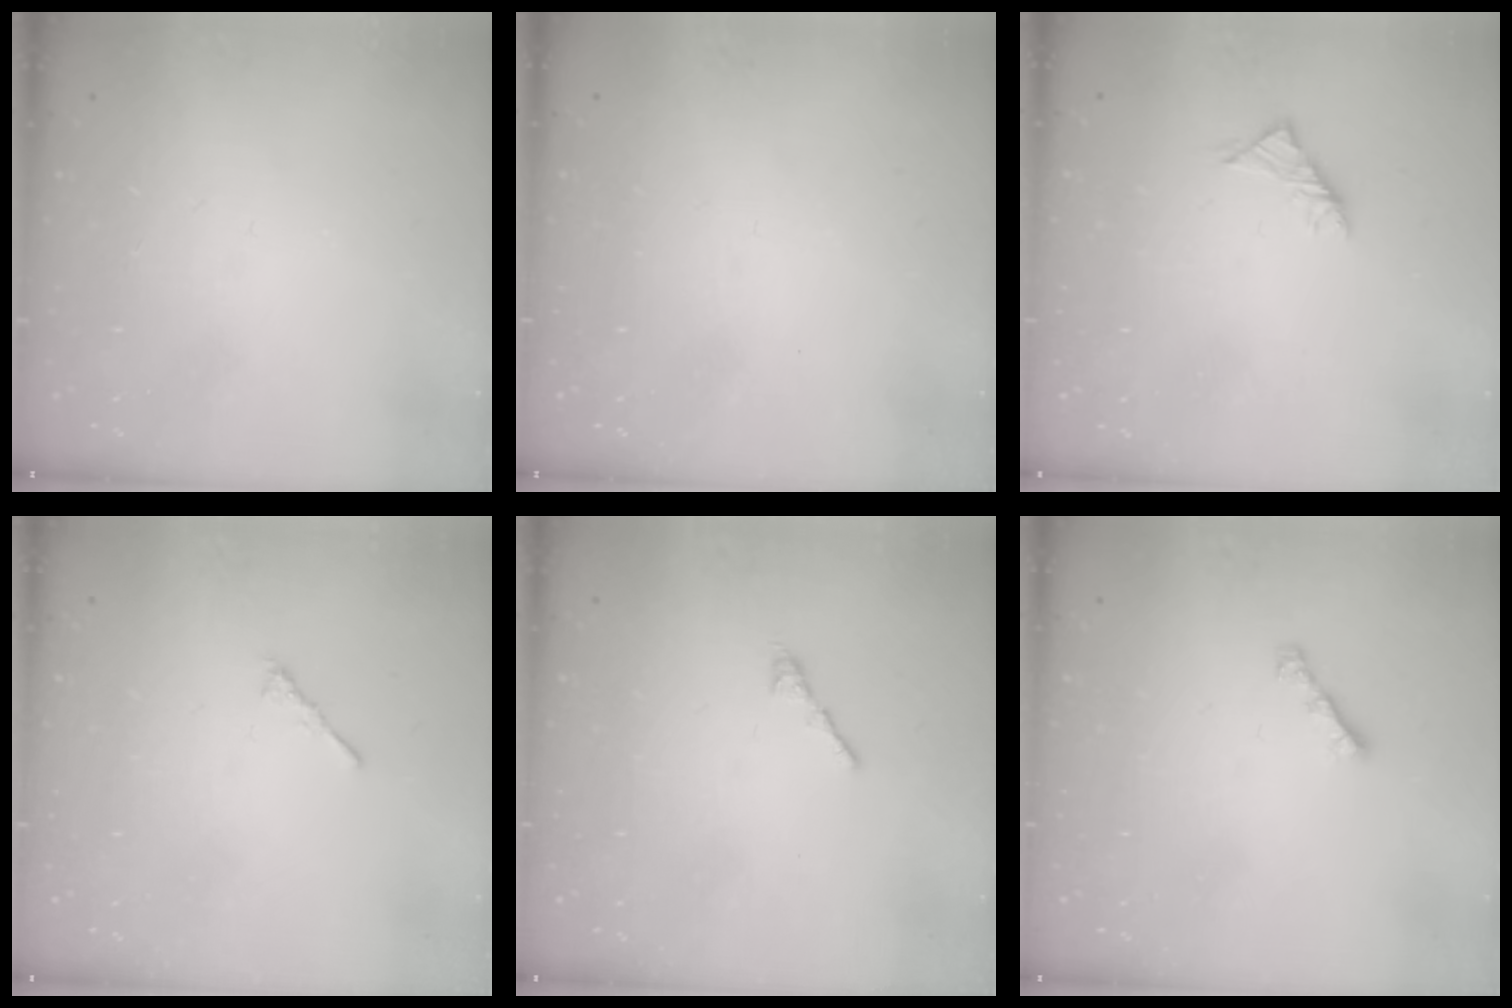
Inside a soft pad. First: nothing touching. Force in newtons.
{"total": 0.9, "press": 0.8, "slide": 0.3}
{"total": 2.9, "press": 2.8, "slide": 0.8}
{"total": 2.3, "press": 2.2, "slide": 0.6}
{"total": 2.7, "press": 2.6, "slide": 0.7}
{"total": 2.6, "press": 2.5, "slide": 0.7}